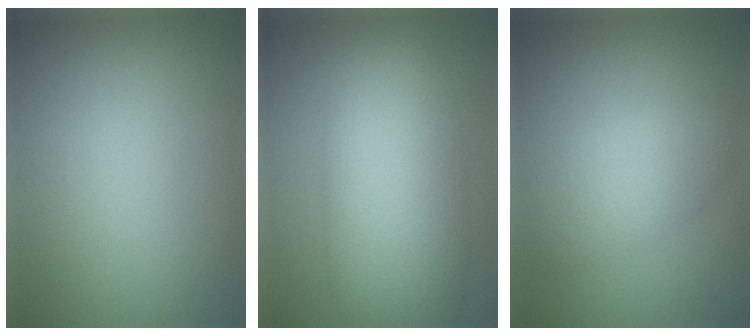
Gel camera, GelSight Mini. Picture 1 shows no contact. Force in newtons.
{"total": 10.2, "press": 10.2, "slide": 0.1}
{"total": 4.0, "press": 4.0, "slide": 0.2}